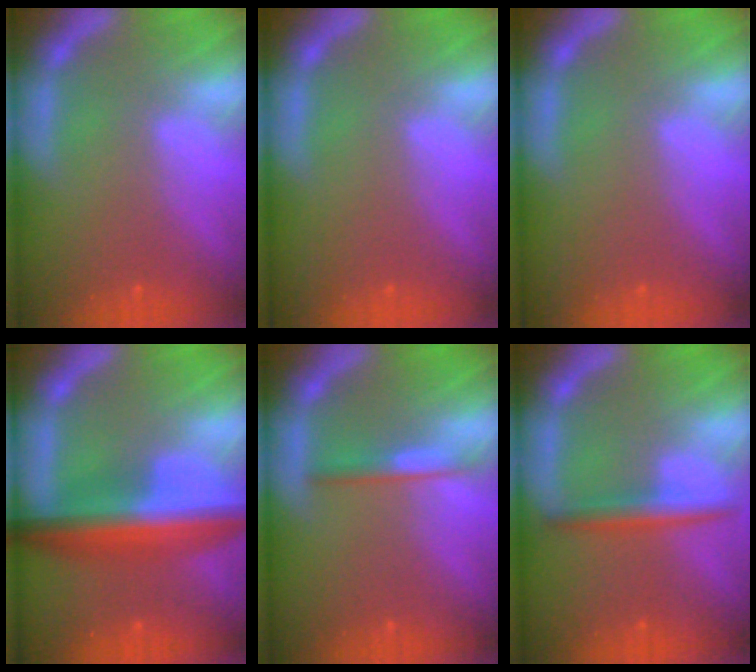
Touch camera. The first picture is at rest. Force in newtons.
{"total": 0.0}
{"total": 0.0}
{"total": 8.4}
{"total": 2.0}
{"total": 3.0}